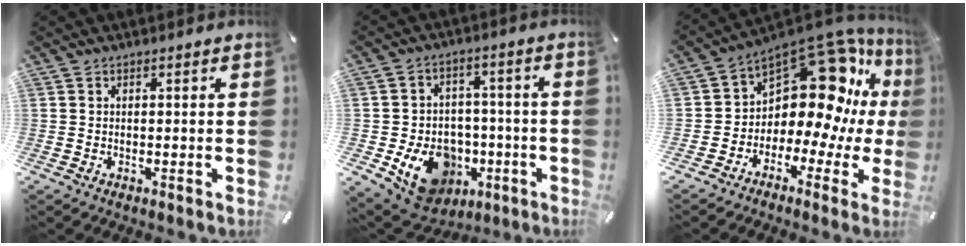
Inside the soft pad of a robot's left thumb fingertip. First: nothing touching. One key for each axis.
{"total": 14.3, "fx": -4.8, "fy": 11.4, "fz": 7.0, "tx": -0.103, "ty": 0.028, "tz": -0.069}
{"total": 16.2, "fx": 6.5, "fy": 9.8, "fz": 11.1, "tx": -0.176, "ty": -0.077, "tz": 0.104}